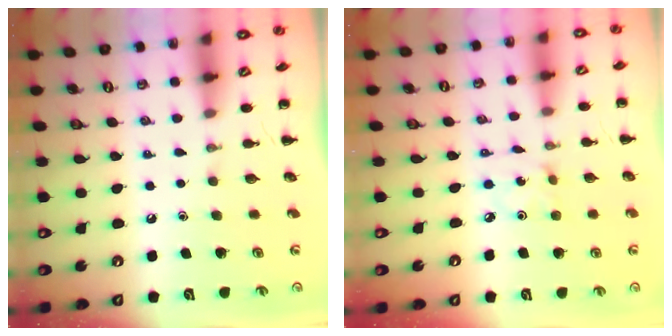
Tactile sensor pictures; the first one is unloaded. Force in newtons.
{"total": 1.5, "press": 1.4, "slide": 0.4}